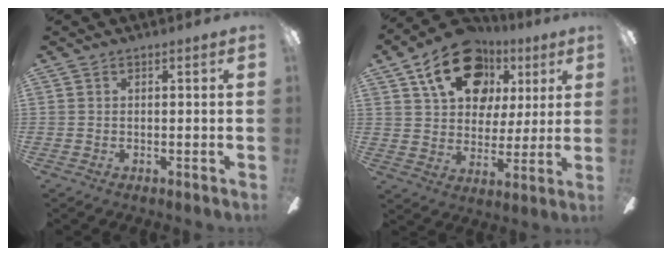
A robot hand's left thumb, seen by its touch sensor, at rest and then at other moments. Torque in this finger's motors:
{"motor_torque": [1.95, 2.00, 1.38, -1.39, 0.10]}